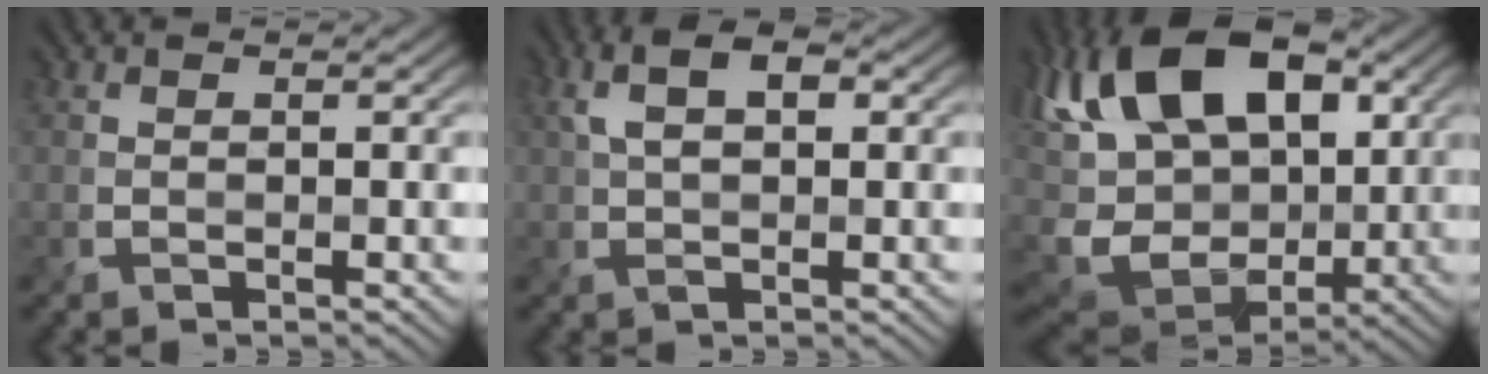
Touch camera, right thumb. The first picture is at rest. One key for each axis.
{"total": 5.3, "fx": 1.3, "fy": 2.8, "fz": 4.3, "tx": -0.089, "ty": 0.009, "tz": 0.015}
{"total": 18.6, "fx": 3.4, "fy": 12.2, "fz": 13.6, "tx": -0.302, "ty": 0.010, "tz": 0.058}